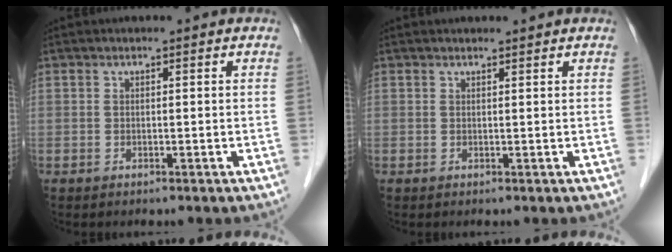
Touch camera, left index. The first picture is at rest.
{"total": 1.1, "force": [1.1, 0.2, 0.2], "torque": [-0.009, 0.006, 0.016]}